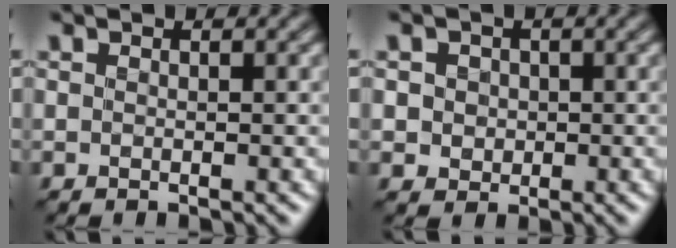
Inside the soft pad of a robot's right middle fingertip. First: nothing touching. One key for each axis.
{"total": 2.5, "fx": 0.5, "fy": 2.2, "fz": 1.0, "tx": -0.010, "ty": 0.010, "tz": 0.009}